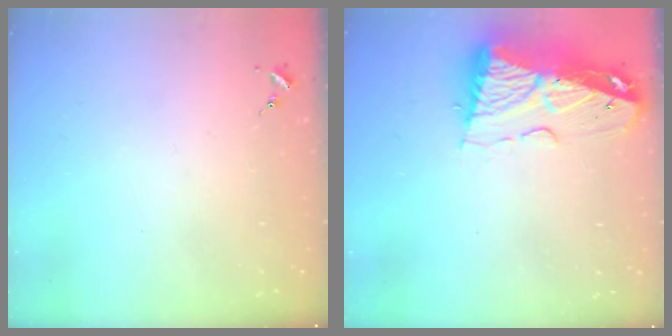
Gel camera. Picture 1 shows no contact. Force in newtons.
{"total": 13.4, "press": 13.3, "slide": 1.5}